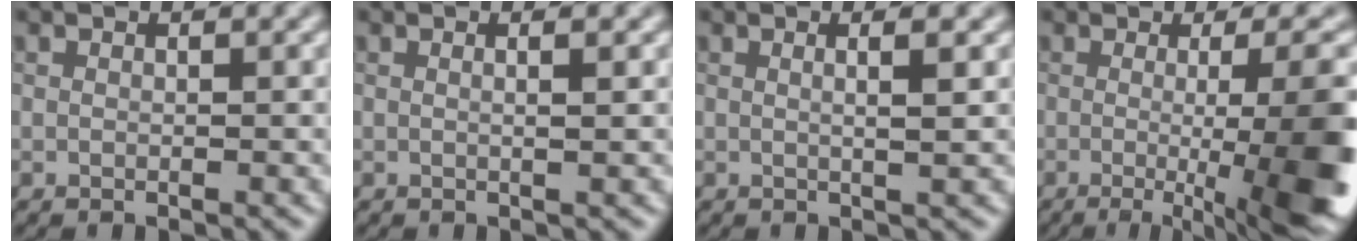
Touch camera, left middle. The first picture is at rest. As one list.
[{"total": 1.6, "force": [0.3, 0.6, 1.4], "torque": [-0.006, 0.008, -0.013]}, {"total": 2.1, "force": [0.4, 0.5, 2.0], "torque": [-0.022, 0.014, -0.005]}, {"total": 12.0, "force": [-1.9, 2.7, 11.5], "torque": [-0.123, 0.000, -0.006]}]